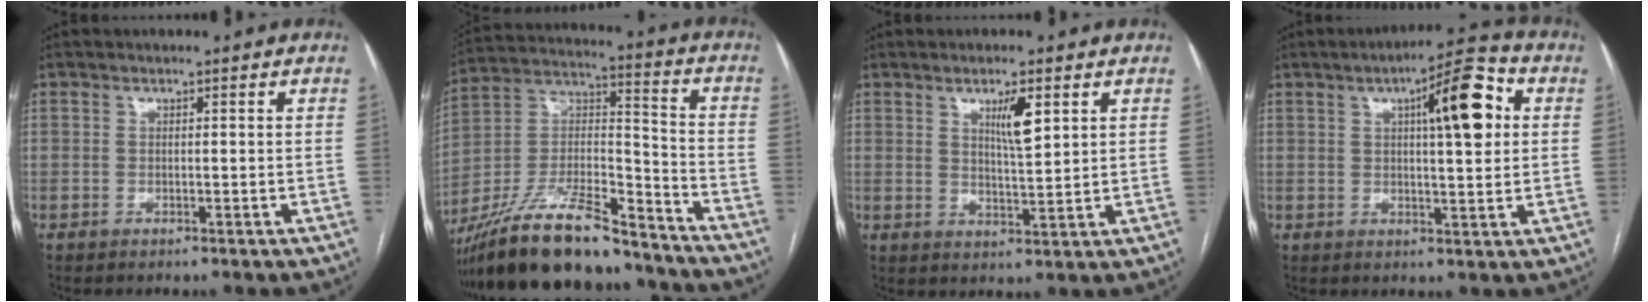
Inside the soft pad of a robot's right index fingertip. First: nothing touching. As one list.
[{"total": 21.8, "force": [-18.3, 4.3, 11.0], "torque": [-0.229, 0.006, -0.325]}, {"total": 5.0, "force": [2.3, 0.7, 4.4], "torque": [-0.076, -0.004, 0.042]}, {"total": 11.2, "force": [3.2, 2.1, 10.5], "torque": [-0.155, 0.021, 0.044]}]